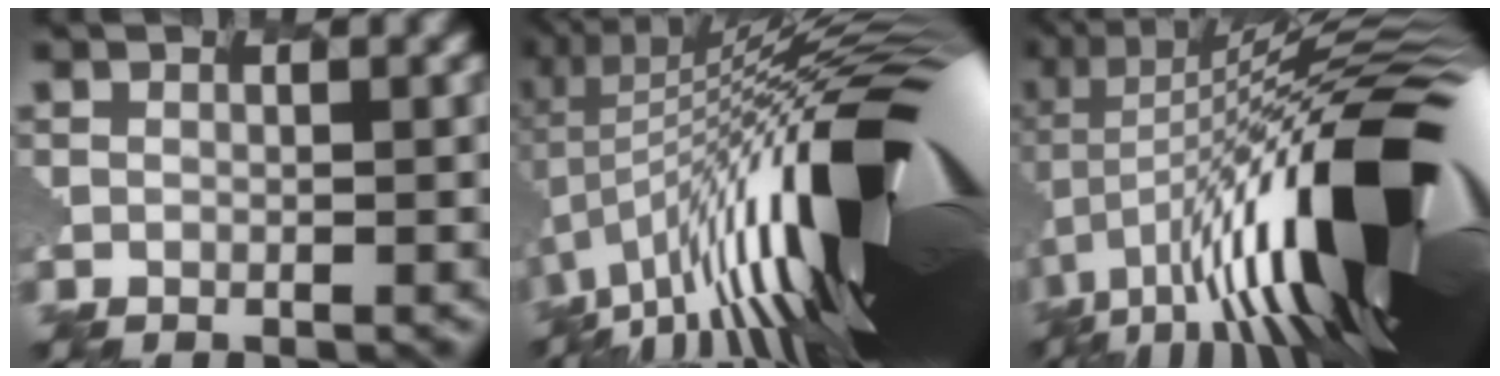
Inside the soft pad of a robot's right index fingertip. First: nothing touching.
{"total": 19.4, "force": [0.7, 6.0, 18.4], "torque": [-0.294, 0.011, 0.008]}
{"total": 18.2, "force": [-1.0, 6.1, 17.1], "torque": [-0.268, 0.012, -0.034]}